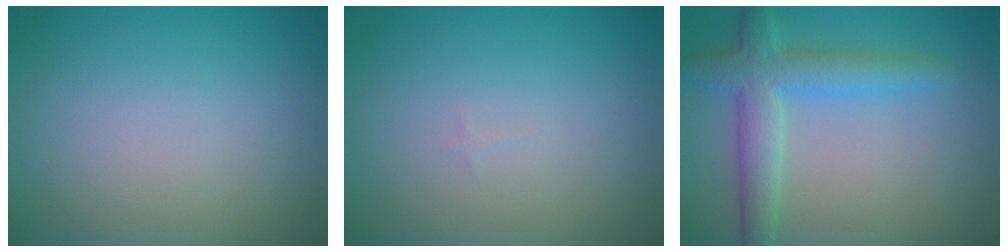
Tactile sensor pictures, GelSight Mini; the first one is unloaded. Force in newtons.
{"total": 0.0}
{"total": 4.8, "press": 4.8, "slide": 0.4}